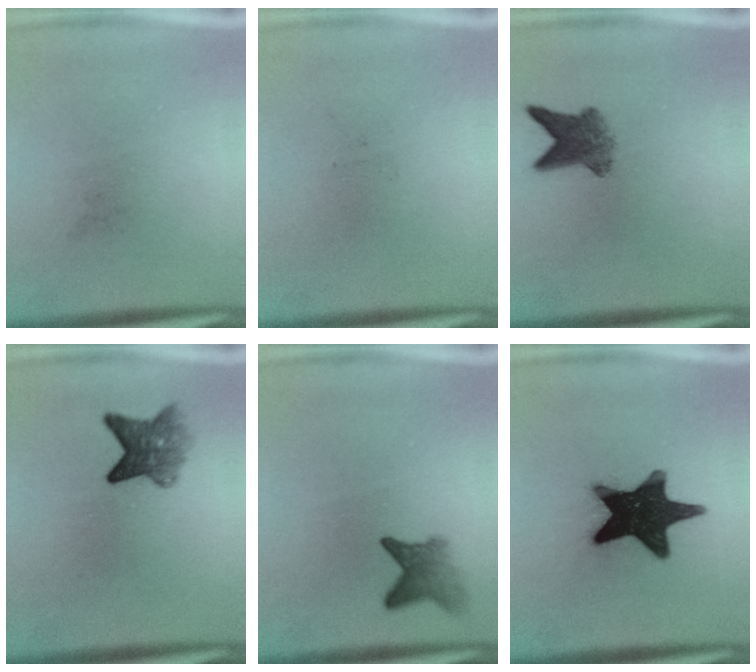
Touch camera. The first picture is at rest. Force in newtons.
{"total": 0.0}
{"total": 5.1}
{"total": 5.2}
{"total": 3.1}
{"total": 19.1}